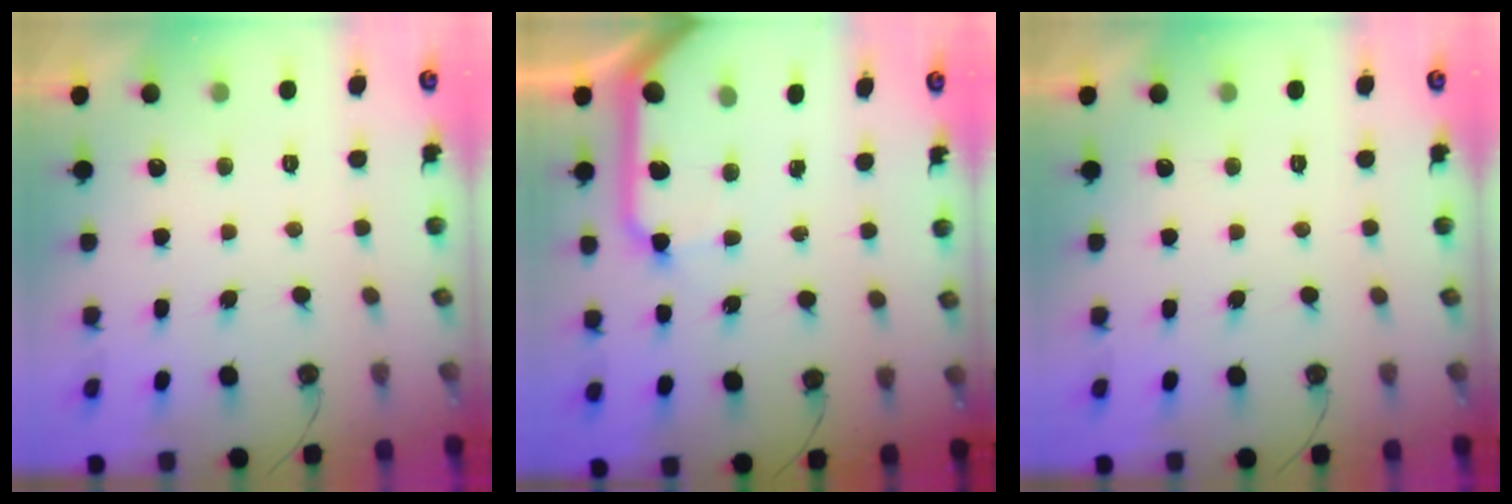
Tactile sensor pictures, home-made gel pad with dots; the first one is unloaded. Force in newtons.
{"total": 13.9, "press": 13.9, "slide": 1.2}
{"total": 0.0}